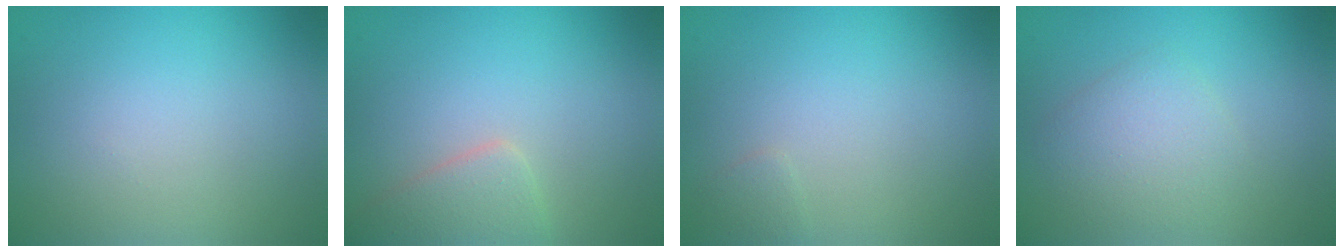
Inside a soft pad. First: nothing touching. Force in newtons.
{"total": 2.7, "press": 2.7, "slide": 0.1}
{"total": 0.7, "press": 0.7, "slide": 0.0}
{"total": 2.8, "press": 2.8, "slide": 0.1}